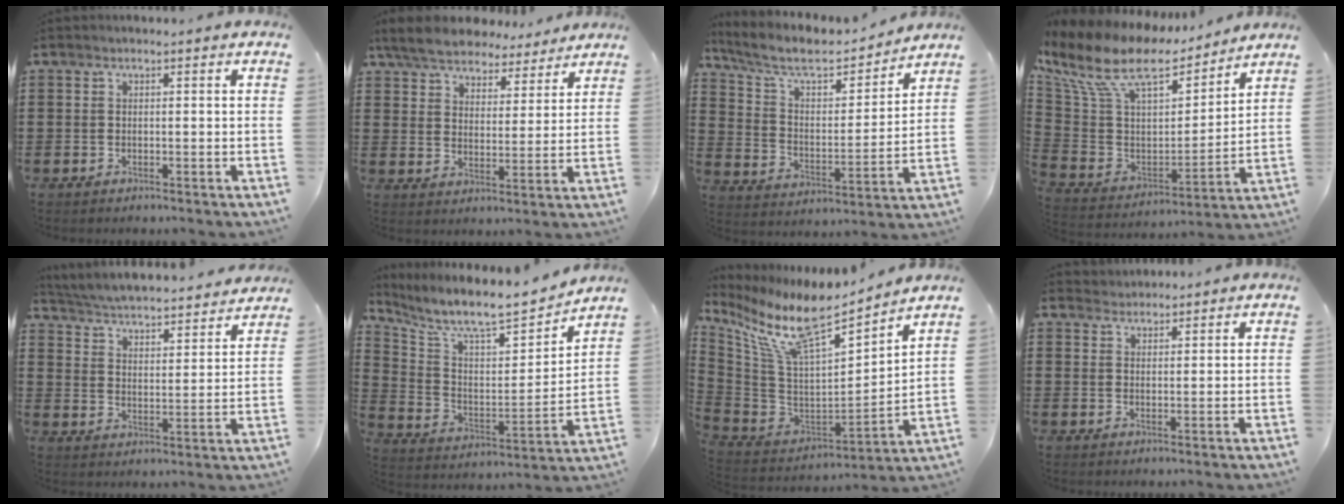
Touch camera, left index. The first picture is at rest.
{"total": 6.6, "force": [6.2, 1.5, 1.4], "torque": [-0.059, -0.031, 0.113]}
{"total": 8.0, "force": [6.8, 2.4, 3.6], "torque": [-0.102, -0.038, 0.114]}
{"total": 12.9, "force": [8.9, 5.3, 7.6], "torque": [-0.186, -0.050, 0.153]}
{"total": 4.4, "force": [4.3, -0.5, 0.5], "torque": [-0.034, -0.040, 0.070]}
{"total": 8.2, "force": [7.5, 1.1, 3.0], "torque": [-0.096, -0.058, 0.125]}
{"total": 11.8, "force": [8.7, 3.0, 7.3], "torque": [-0.182, -0.063, 0.151]}
{"total": 1.9, "force": [1.8, 0.4, -0.4], "torque": [0.002, 0.004, 0.037]}